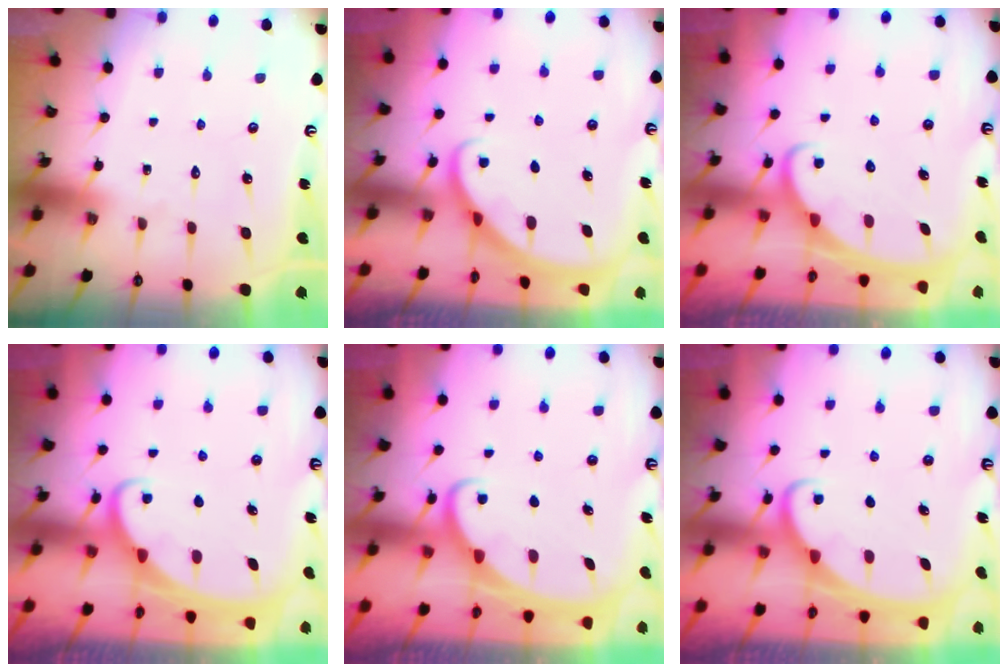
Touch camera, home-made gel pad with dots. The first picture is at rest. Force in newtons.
{"total": 2.1, "press": 2.1, "slide": 0.1}
{"total": 1.9, "press": 1.9, "slide": 0.1}
{"total": 2.0, "press": 2.0, "slide": 0.2}
{"total": 1.9, "press": 1.9, "slide": 0.3}
{"total": 2.1, "press": 2.0, "slide": 0.3}